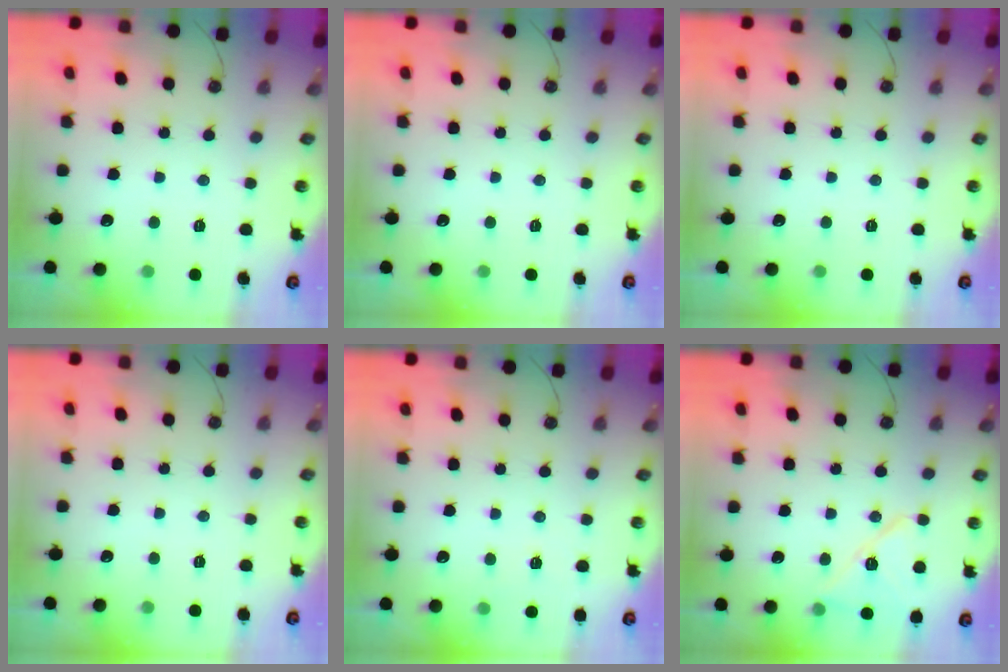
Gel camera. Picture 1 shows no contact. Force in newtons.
{"total": 0.0}
{"total": 0.0}
{"total": 0.5, "press": 0.5, "slide": 0.2}
{"total": 2.1, "press": 2.1, "slide": 0.4}
{"total": 13.4, "press": 13.2, "slide": 2.5}